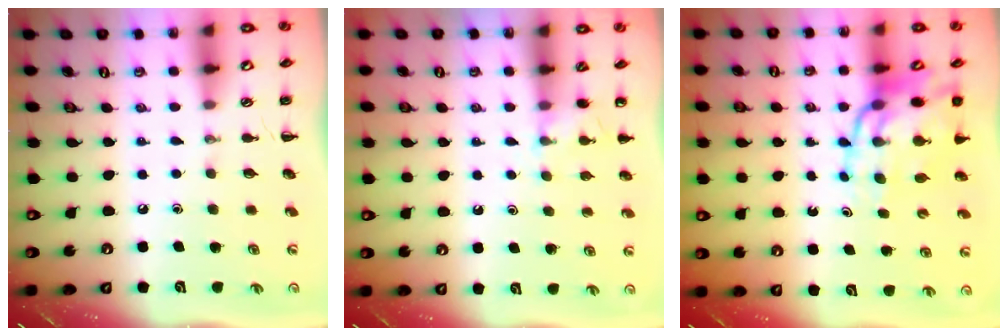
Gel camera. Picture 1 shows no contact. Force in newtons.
{"total": 5.8, "press": 5.5, "slide": 1.9}
{"total": 15.5, "press": 14.9, "slide": 4.3}